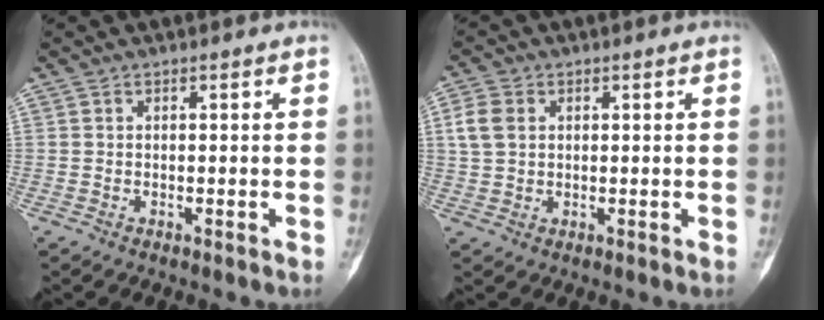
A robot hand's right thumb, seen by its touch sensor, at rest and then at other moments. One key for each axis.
{"total": 5.2, "fx": 1.4, "fy": 3.9, "fz": 3.2, "tx": -0.064, "ty": 0.005, "tz": 0.028}